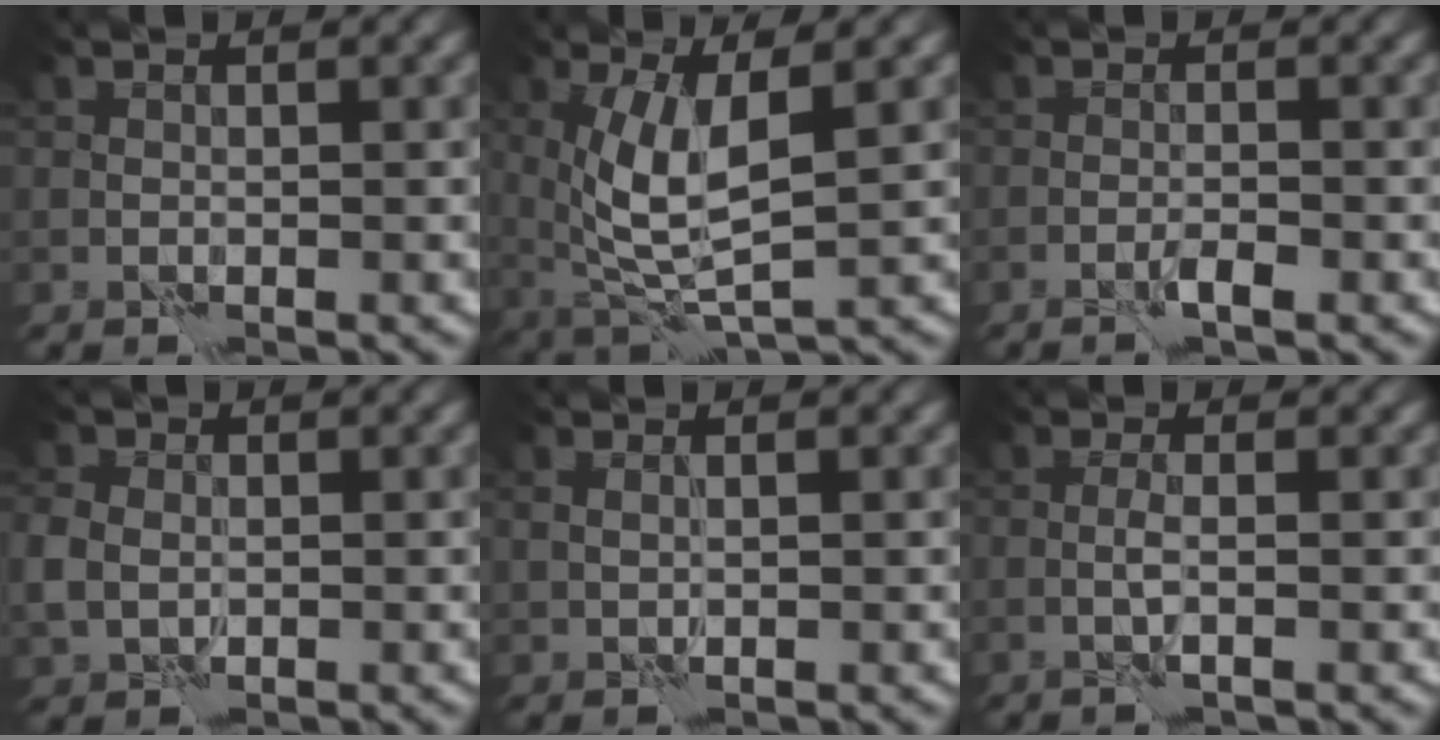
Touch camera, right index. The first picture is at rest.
{"total": 5.9, "force": [1.3, 1.7, 5.5], "torque": [-0.119, -0.009, 0.032]}
{"total": 0.9, "force": [-0.5, -0.1, 0.7], "torque": [-0.014, 0.002, -0.010]}
{"total": 2.6, "force": [-0.2, 2.1, 1.5], "torque": [-0.039, -0.004, -0.004]}
{"total": 0.6, "force": [0.5, 0.1, 0.4], "torque": [-0.012, -0.001, 0.011]}
{"total": 1.1, "force": [0.0, -0.2, 1.1], "torque": [-0.026, 0.004, -0.005]}